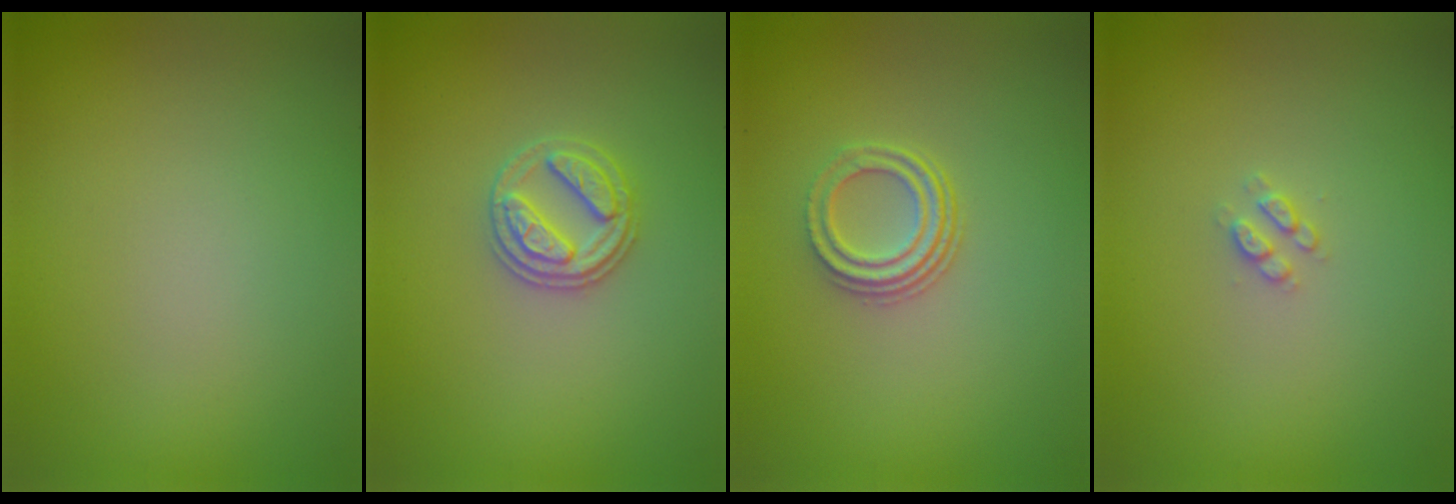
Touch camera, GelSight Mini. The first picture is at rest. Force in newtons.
{"total": 2.8, "press": 2.7, "slide": 0.8}
{"total": 3.0, "press": 2.2, "slide": 2.1}
{"total": 1.2, "press": 1.1, "slide": 0.3}